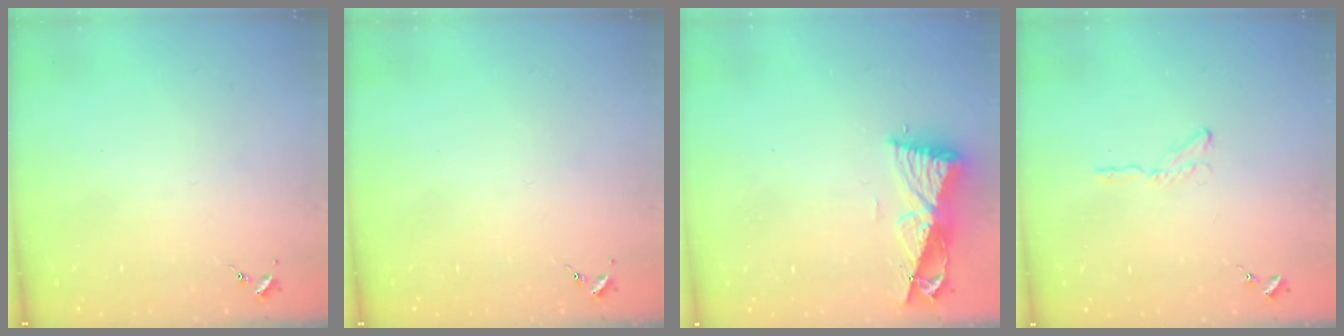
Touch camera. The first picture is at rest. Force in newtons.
{"total": 0.0}
{"total": 8.7, "press": 8.7, "slide": 0.9}
{"total": 4.1, "press": 4.1, "slide": 0.5}